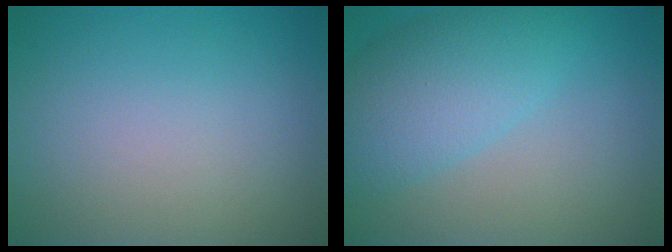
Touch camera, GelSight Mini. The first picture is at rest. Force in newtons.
{"total": 6.0, "press": 6.0, "slide": 0.3}